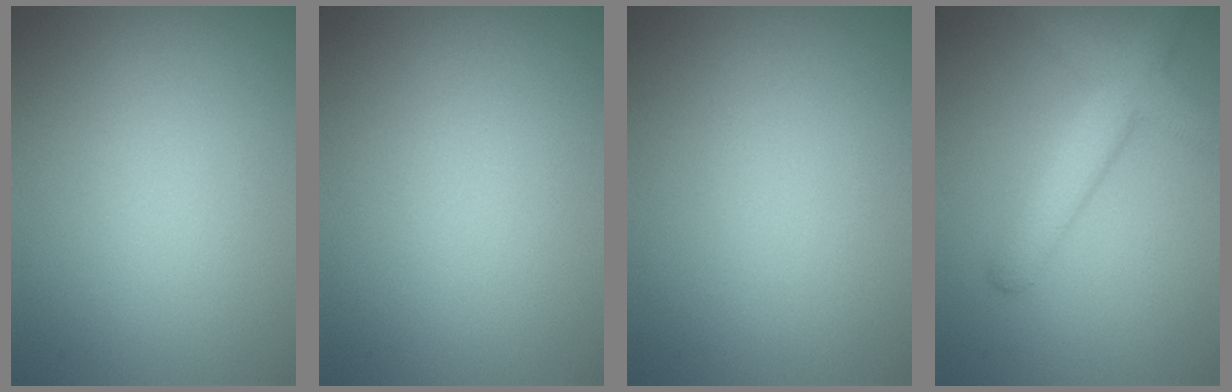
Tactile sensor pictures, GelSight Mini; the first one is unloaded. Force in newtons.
{"total": 0.0}
{"total": 0.0}
{"total": 4.4, "press": 4.4, "slide": 0.2}